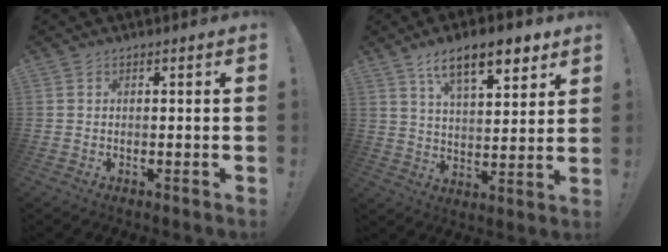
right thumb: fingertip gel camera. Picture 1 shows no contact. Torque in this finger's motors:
{"motor_torque": [0.21, 0.39, 0.93, 0.76, 0.31]}